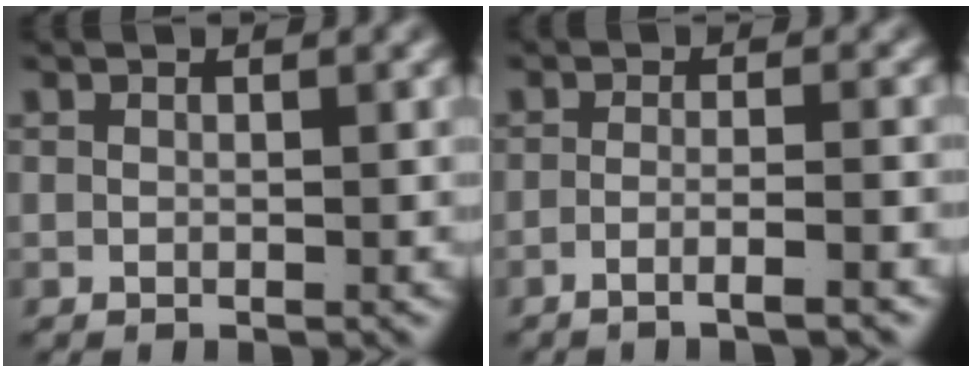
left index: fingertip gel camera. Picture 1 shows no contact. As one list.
[{"total": 3.0, "force": [-2.4, -0.3, 1.7], "torque": [-0.043, -0.012, -0.039]}]